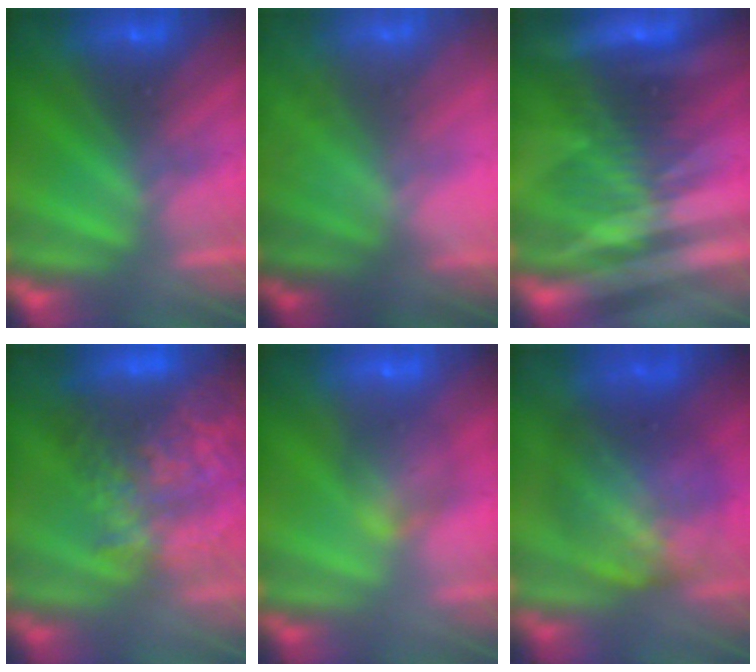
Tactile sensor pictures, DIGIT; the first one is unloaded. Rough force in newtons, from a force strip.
{"total": 9.7}
{"total": 3.0}
{"total": 9.9}
{"total": 7.8}
{"total": 8.4}